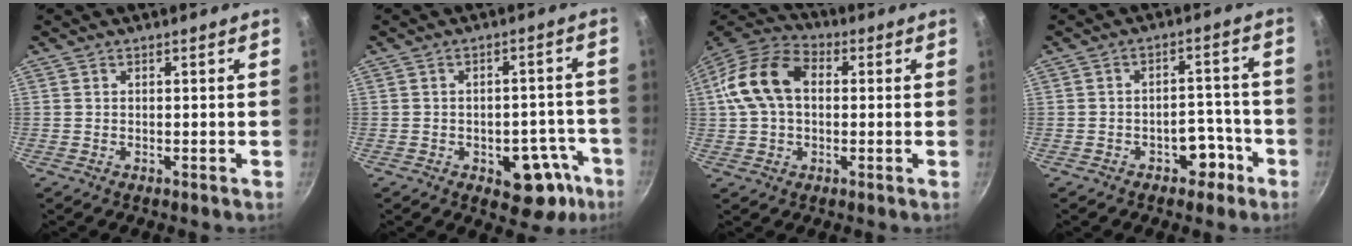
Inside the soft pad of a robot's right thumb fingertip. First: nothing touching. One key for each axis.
{"total": 10.0, "fx": -4.8, "fy": 5.6, "fz": 6.7, "tx": -0.048, "ty": 0.043, "tz": -0.053}
{"total": 14.1, "fx": 1.8, "fy": 9.5, "fz": 10.2, "tx": -0.194, "ty": 0.034, "tz": 0.024}
{"total": 5.9, "fx": -3.3, "fy": 3.8, "fz": 3.2, "tx": -0.018, "ty": 0.044, "tz": -0.046}